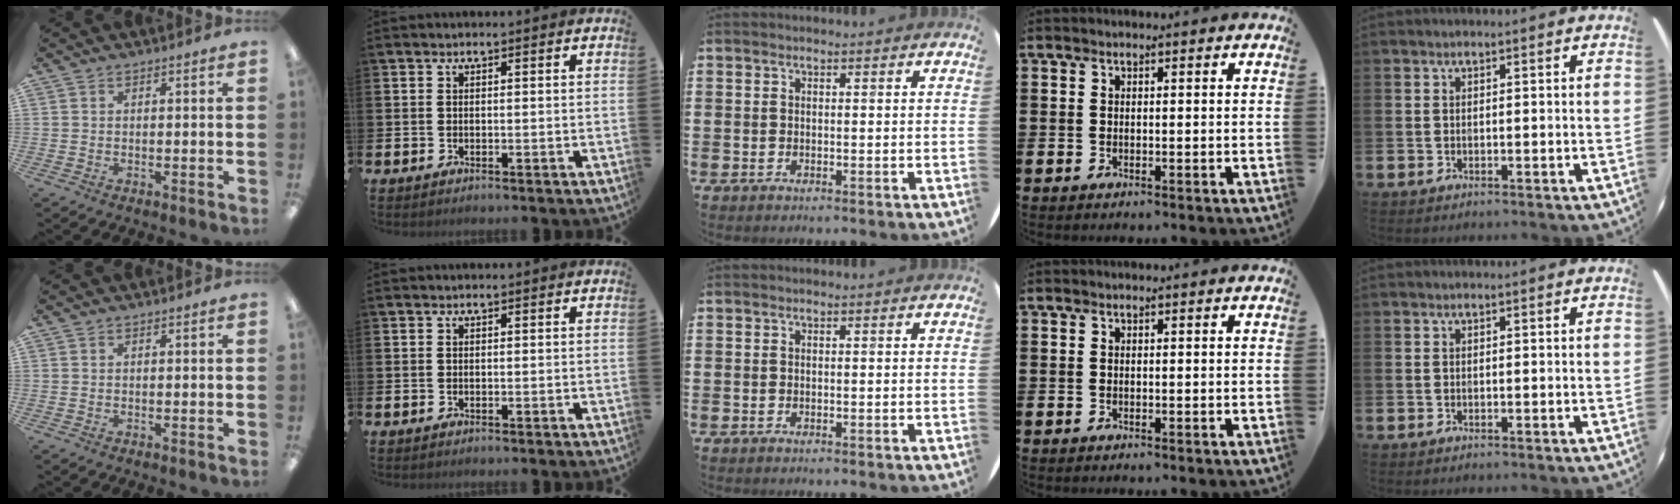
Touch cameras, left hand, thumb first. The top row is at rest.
{}